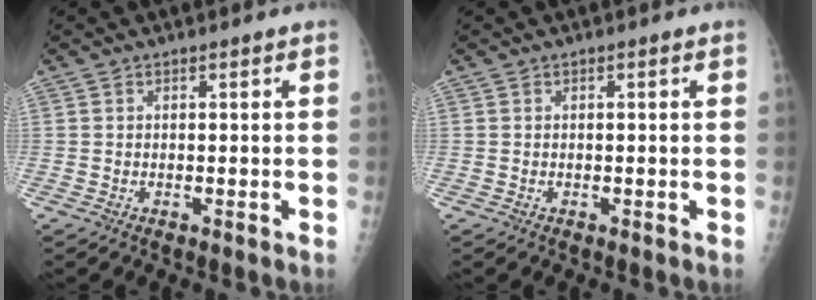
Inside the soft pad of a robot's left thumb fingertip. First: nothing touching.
{"total": 0.0}